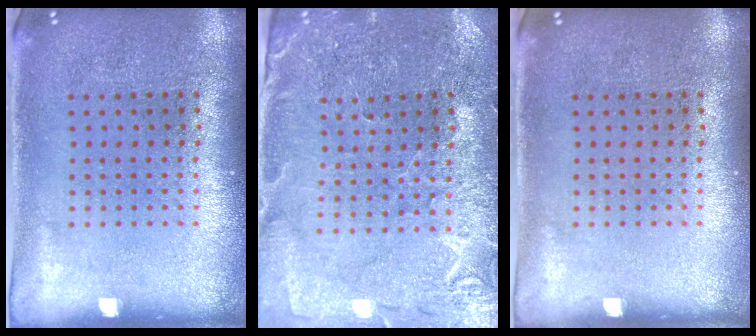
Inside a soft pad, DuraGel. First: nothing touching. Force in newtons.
{"total": 1.0, "press": 1.0, "slide": 0.2}
{"total": 0.0}